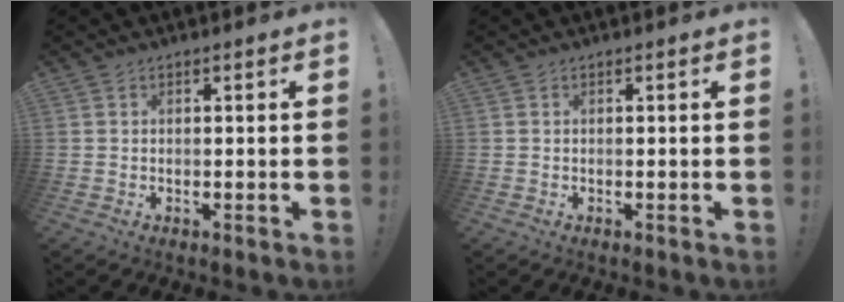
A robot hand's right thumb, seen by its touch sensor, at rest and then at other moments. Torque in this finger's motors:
{"motor_torque": [-0.01, -0.05, -0.25, 0.29, -0.03]}